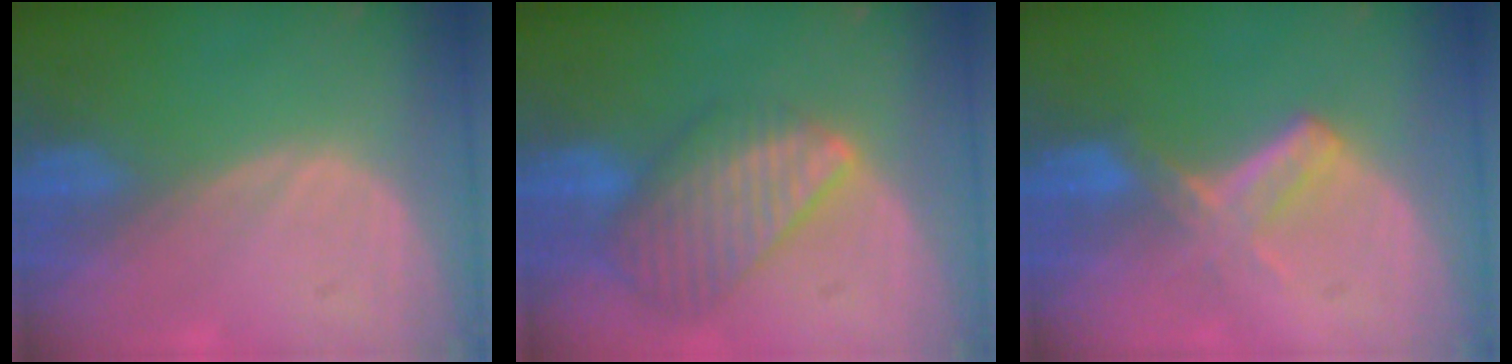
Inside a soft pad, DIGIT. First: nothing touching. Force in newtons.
{"total": 9.4, "press": 8.2, "slide": 4.6}
{"total": 5.8, "press": 5.1, "slide": 2.9}